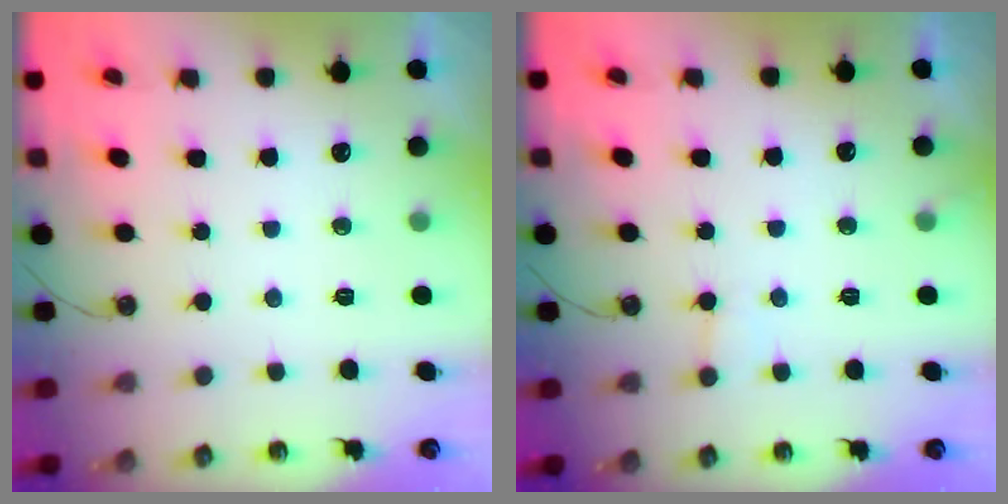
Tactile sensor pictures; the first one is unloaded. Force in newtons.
{"total": 5.9, "press": 5.9, "slide": 0.4}